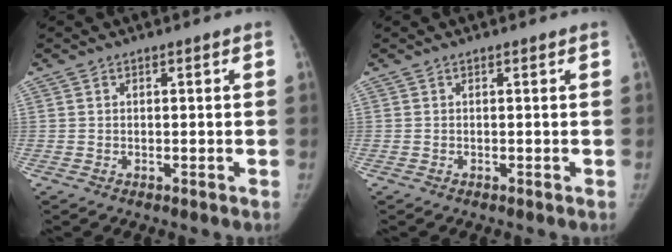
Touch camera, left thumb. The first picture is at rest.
{"total": 0.0}